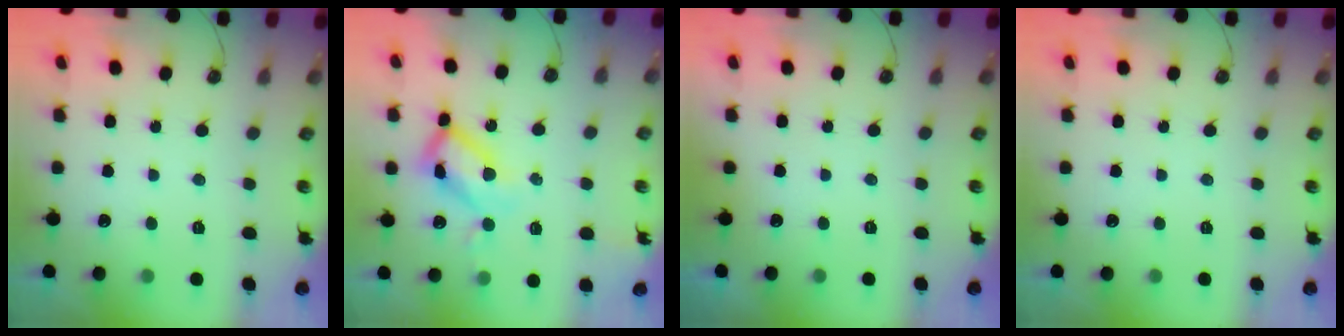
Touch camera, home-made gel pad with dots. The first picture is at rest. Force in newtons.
{"total": 15.2, "press": 15.2, "slide": 1.3}
{"total": 0.0}
{"total": 0.0}